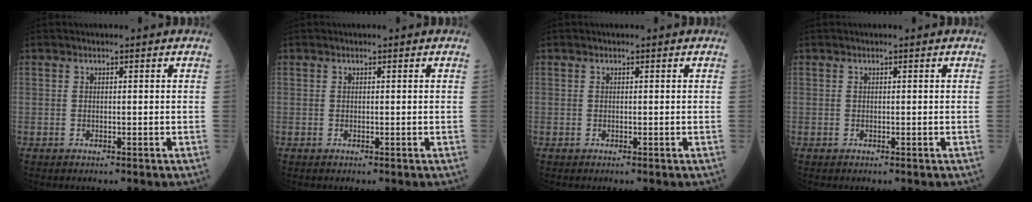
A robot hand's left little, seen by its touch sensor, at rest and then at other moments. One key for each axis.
{"total": 0.0}
{"total": 0.0}
{"total": 0.0}